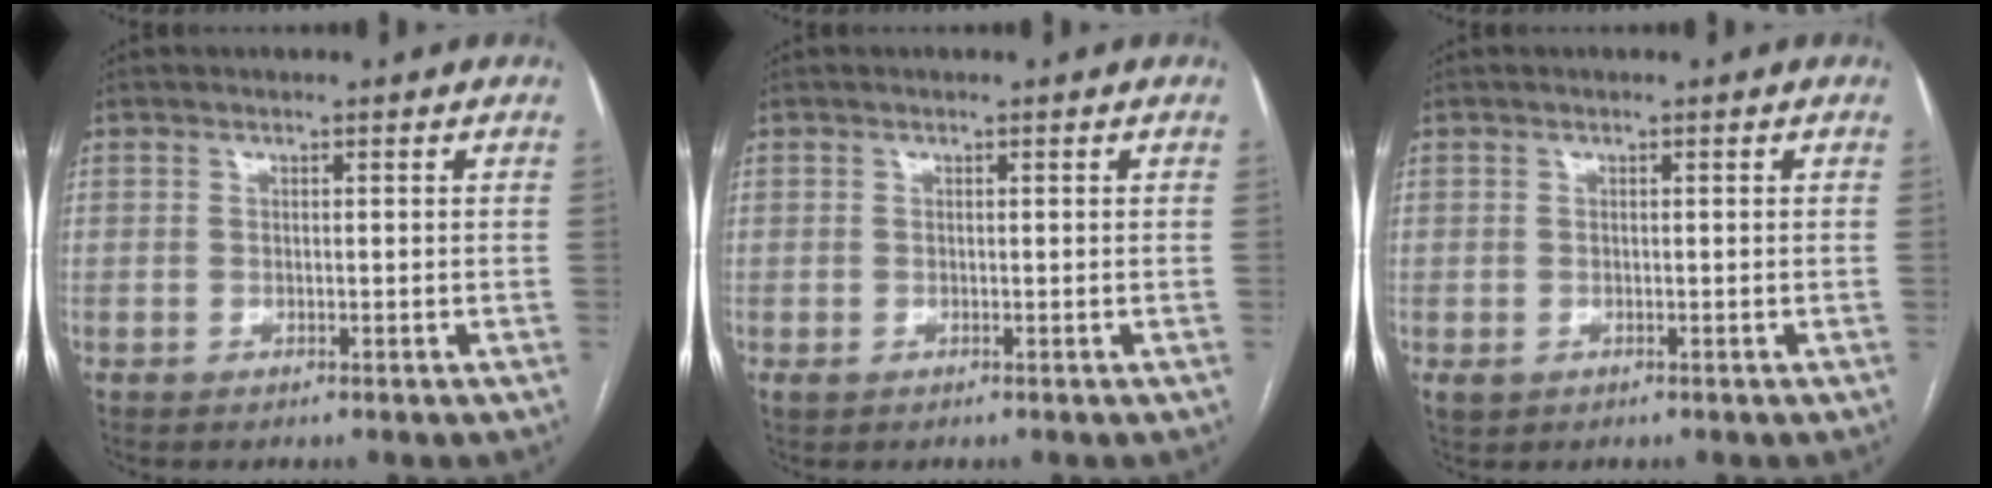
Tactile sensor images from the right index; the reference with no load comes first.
{"total": 0.7, "force": [-0.1, 0.6, 0.3], "torque": [-0.005, 0.001, 0.001]}
{"total": 1.4, "force": [-0.3, 1.3, 0.5], "torque": [-0.010, 0.002, 0.003]}